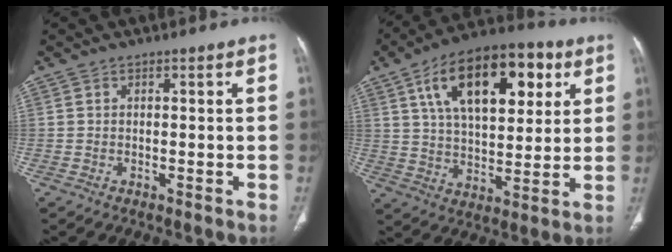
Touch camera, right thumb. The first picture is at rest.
{"total": 21.6, "force": [8.5, 11.0, 16.5], "torque": [-0.227, -0.005, 0.134]}